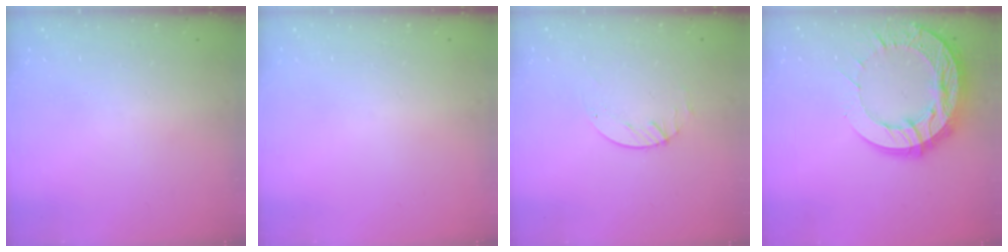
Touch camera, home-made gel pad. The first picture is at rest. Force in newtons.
{"total": 0.0}
{"total": 1.7, "press": 1.7, "slide": 0.2}
{"total": 20.5, "press": 20.4, "slide": 1.7}